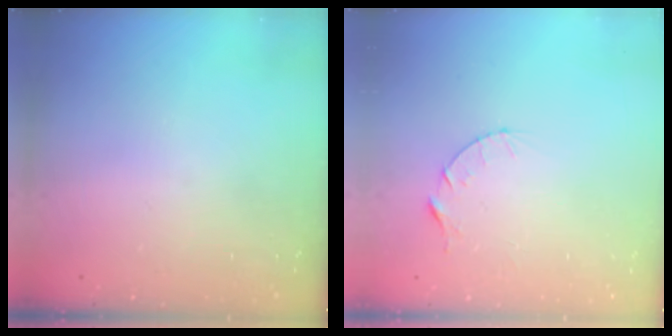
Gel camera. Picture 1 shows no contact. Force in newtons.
{"total": 4.3, "press": 4.2, "slide": 0.4}